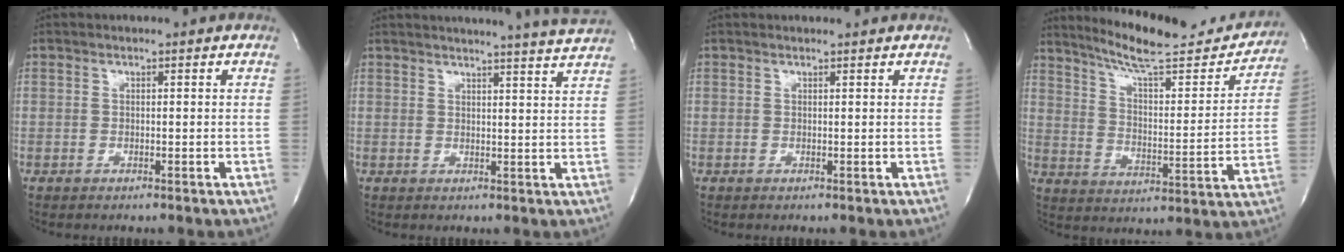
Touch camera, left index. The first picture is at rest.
{"total": 11.6, "force": [11.0, -1.9, 3.2], "torque": [-0.050, -0.040, 0.121]}
{"total": 1.8, "force": [1.7, 0.1, 0.3], "torque": [-0.009, 0.010, 0.021]}
{"total": 21.1, "force": [19.0, 2.8, 8.6], "torque": [-0.127, -0.027, 0.265]}